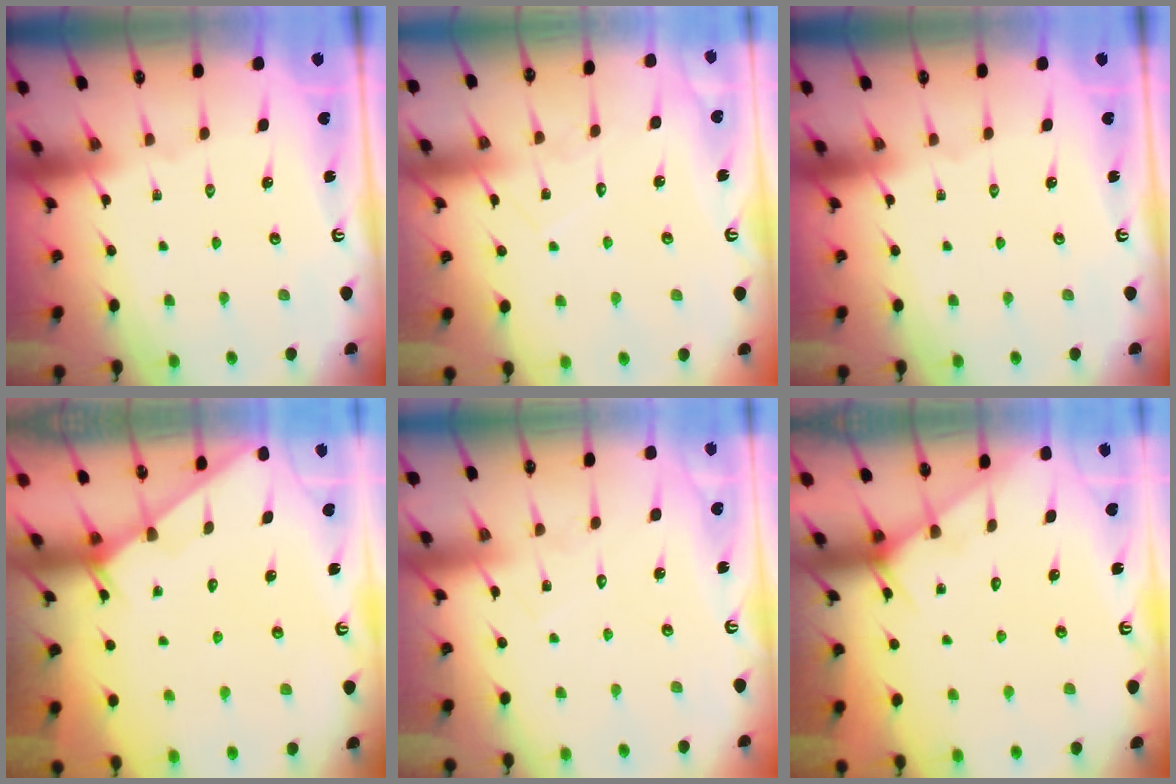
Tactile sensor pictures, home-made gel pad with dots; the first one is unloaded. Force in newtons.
{"total": 7.1, "press": 7.1, "slide": 0.5}
{"total": 0.0}
{"total": 2.7, "press": 2.7, "slide": 0.2}
{"total": 5.5, "press": 5.5, "slide": 0.3}
{"total": 7.2, "press": 7.2, "slide": 0.6}